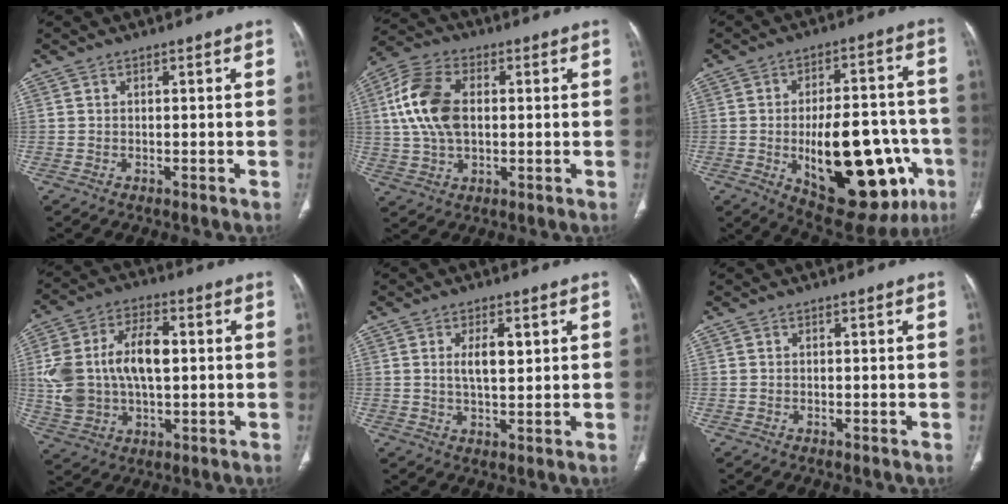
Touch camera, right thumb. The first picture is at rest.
{"total": 12.9, "force": [1.7, 7.9, 10.0], "torque": [-0.198, 0.010, 0.027]}
{"total": 25.7, "force": [-6.7, 11.8, 21.8], "torque": [-0.269, 0.020, -0.070]}
{"total": 16.2, "force": [1.5, 9.6, 13.0], "torque": [-0.244, 0.015, 0.034]}
{"total": 5.2, "force": [1.4, 2.2, 4.5], "torque": [-0.069, -0.010, 0.024]}
{"total": 0.0}